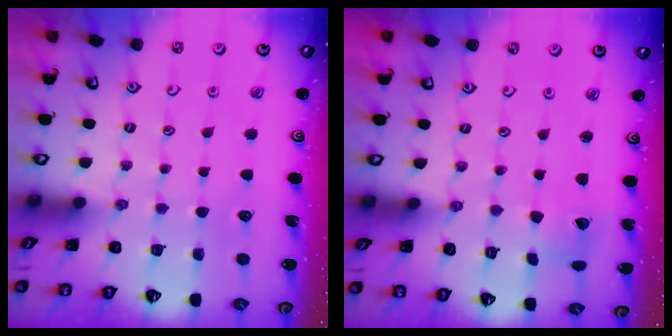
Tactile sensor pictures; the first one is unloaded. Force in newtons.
{"total": 4.6, "press": 4.5, "slide": 0.5}